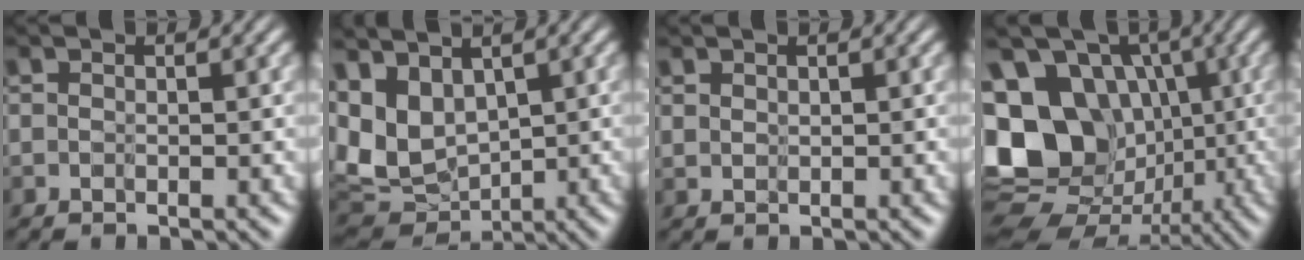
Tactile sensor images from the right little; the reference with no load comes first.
{"total": 5.4, "force": [1.0, 3.4, 4.0], "torque": [-0.113, -0.025, 0.036]}
{"total": 0.5, "force": [0.5, -0.1, -0.2], "torque": [-0.008, -0.007, 0.013]}
{"total": 14.5, "force": [0.9, 12.5, 7.3], "torque": [-0.170, 0.017, 0.004]}